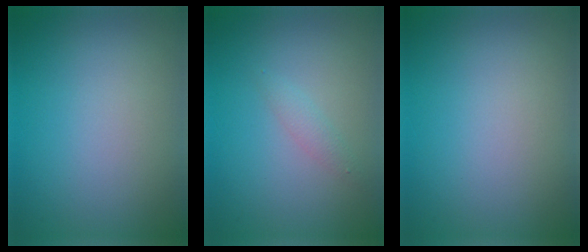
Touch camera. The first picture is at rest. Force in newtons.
{"total": 1.0, "press": 1.0, "slide": 0.0}
{"total": 0.0}